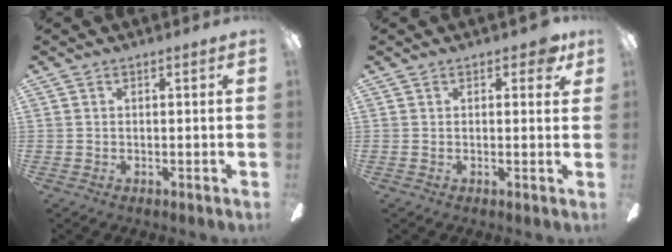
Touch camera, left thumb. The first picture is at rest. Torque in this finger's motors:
{"motor_torque": [0.38, 0.37, 0.25, -0.12, 0.00]}